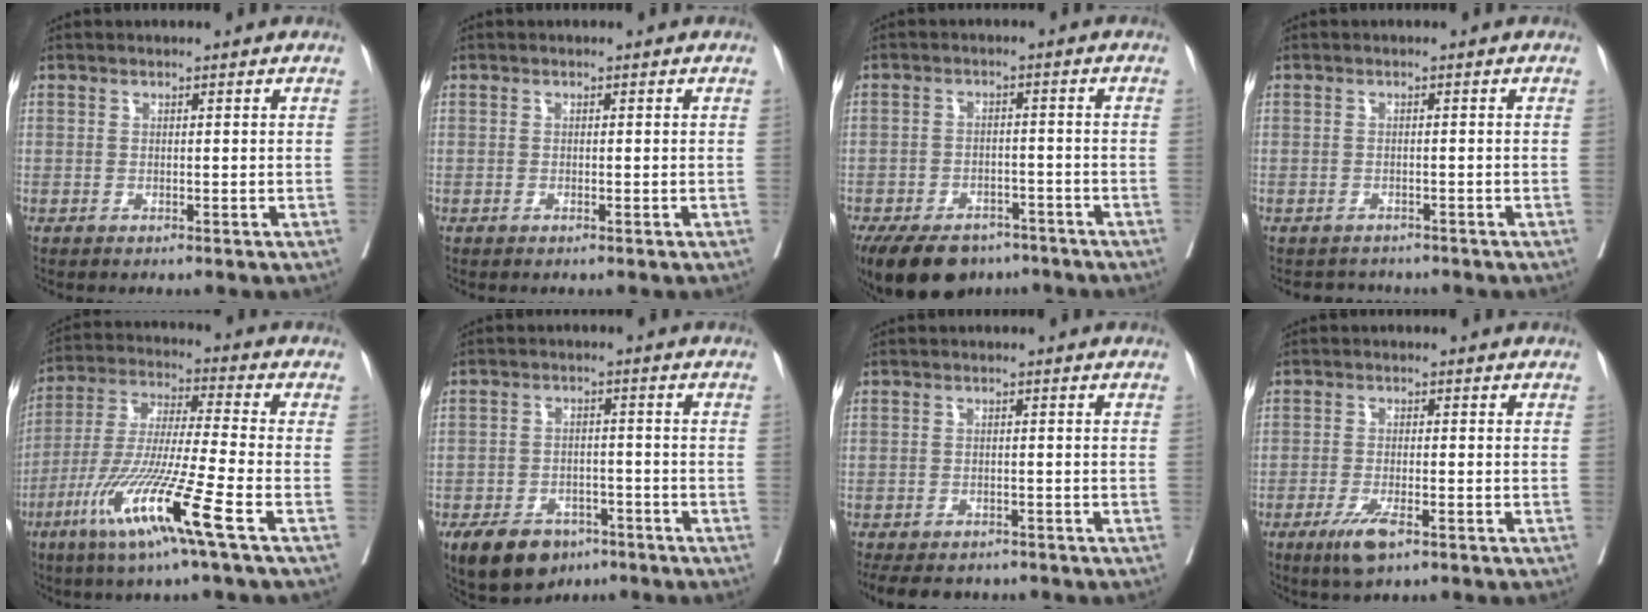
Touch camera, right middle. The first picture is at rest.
{"total": 0.0}
{"total": 12.5, "force": [-9.4, 6.3, 5.2], "torque": [-0.097, -0.005, -0.140]}
{"total": 2.5, "force": [-2.3, 1.0, -0.4], "torque": [0.005, -0.001, -0.037]}
{"total": 14.9, "force": [-7.2, -1.1, 13.0], "torque": [-0.270, -0.035, -0.138]}
{"total": 9.1, "force": [-6.1, 5.3, 4.2], "torque": [-0.068, 0.002, -0.093]}
{"total": 9.3, "force": [-7.8, 4.0, 3.1], "torque": [-0.057, -0.011, -0.103]}
{"total": 4.6, "force": [-2.7, 1.0, 3.6], "torque": [-0.072, -0.008, -0.045]}